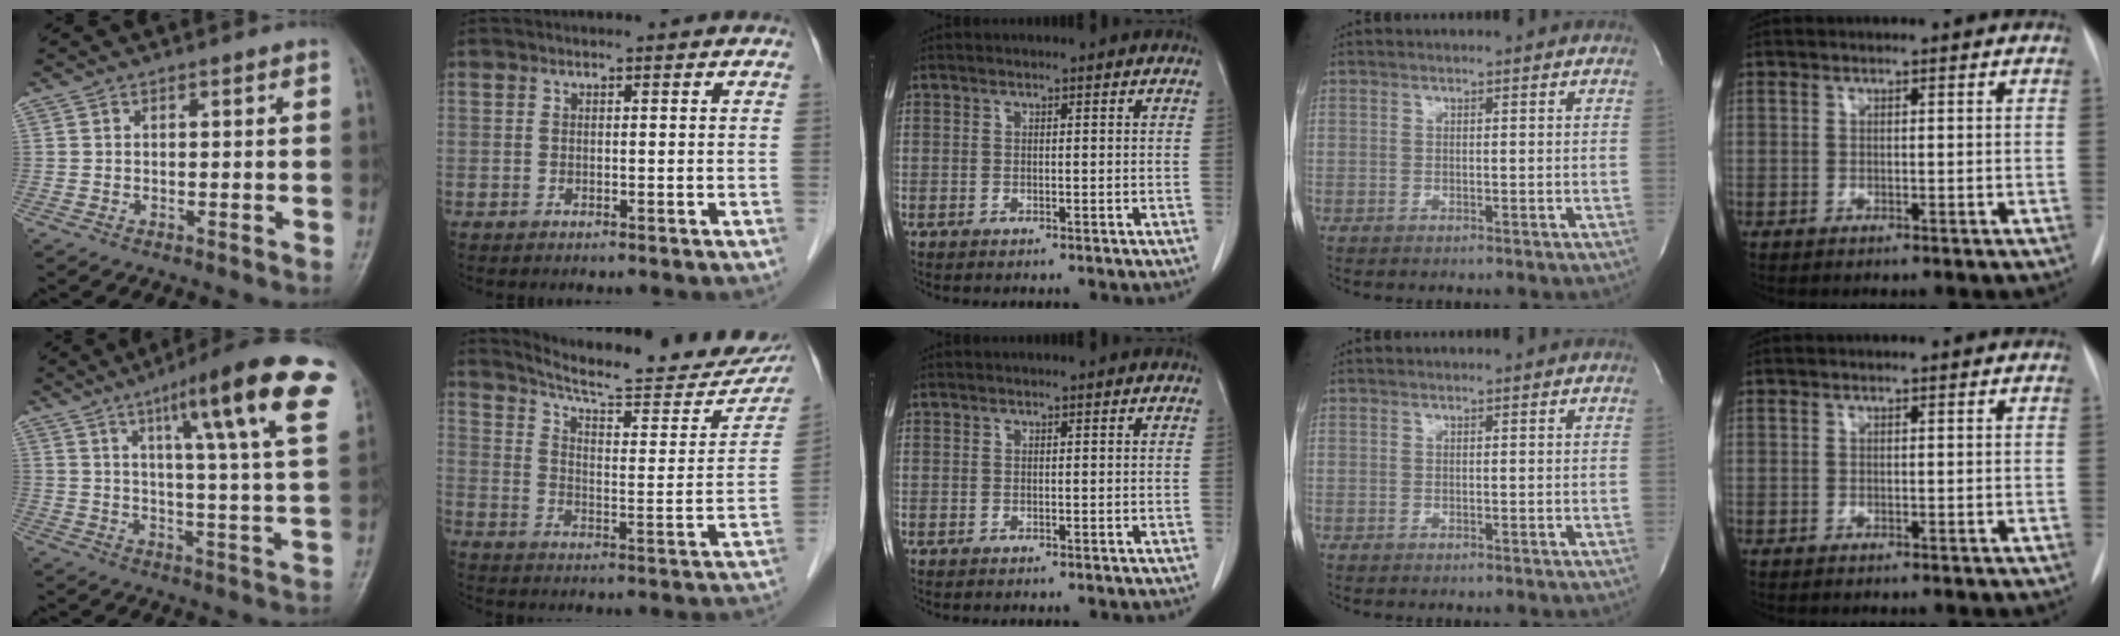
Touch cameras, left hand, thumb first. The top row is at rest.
{"thumb": {"total": 20.3, "force": [10.2, 2.5, 17.4], "torque": [-0.229, -0.026, 0.136]}, "index": {"total": 23.0, "force": [20.9, 3.4, 9.0], "torque": [-0.126, -0.055, 0.270]}}